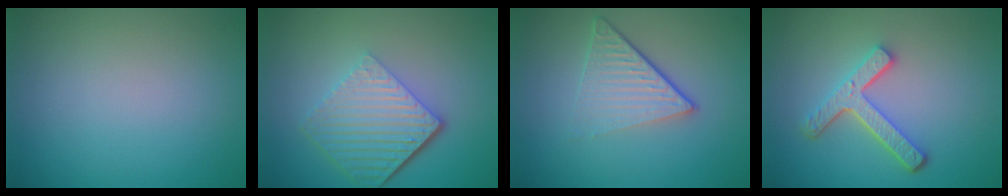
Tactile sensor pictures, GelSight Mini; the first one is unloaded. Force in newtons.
{"total": 6.4, "press": 4.3, "slide": 4.8}
{"total": 4.7, "press": 2.9, "slide": 3.7}
{"total": 4.2, "press": 3.3, "slide": 2.6}